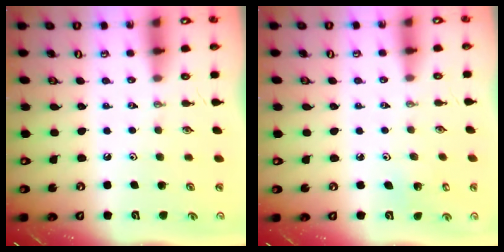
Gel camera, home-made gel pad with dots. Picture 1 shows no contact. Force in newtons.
{"total": 3.7, "press": 3.7, "slide": 0.2}